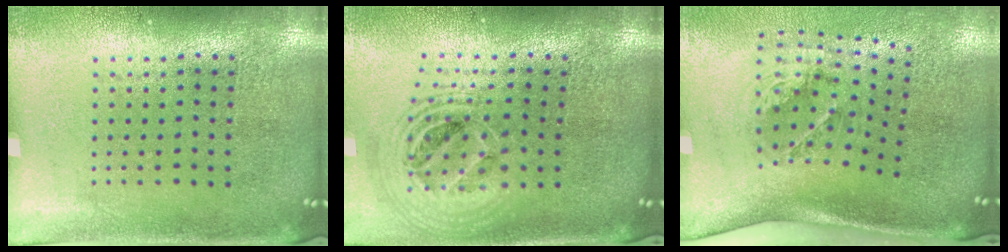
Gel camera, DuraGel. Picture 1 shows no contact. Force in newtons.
{"total": 2.2, "press": 1.7, "slide": 1.4}
{"total": 2.0, "press": 1.3, "slide": 1.6}